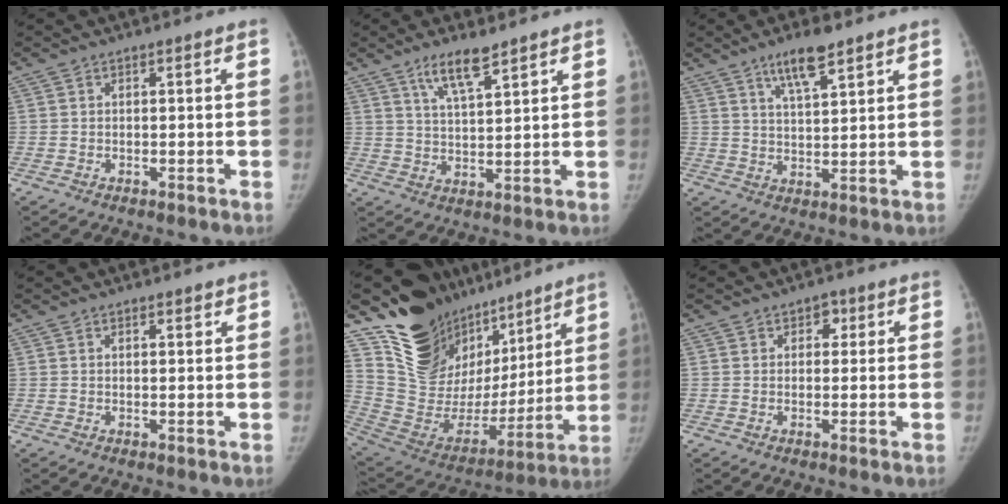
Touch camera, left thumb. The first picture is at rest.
{"total": 7.0, "force": [4.9, 1.6, 4.7], "torque": [-0.078, -0.030, 0.093]}
{"total": 7.6, "force": [5.1, 1.9, 5.3], "torque": [-0.085, -0.028, 0.092]}
{"total": 1.3, "force": [1.0, 0.5, 0.6], "torque": [-0.005, -0.006, 0.014]}
{"total": 26.8, "force": [18.9, 15.3, 11.2], "torque": [-0.143, -0.076, 0.327]}
{"total": 2.5, "force": [1.0, 2.0, 1.2], "torque": [0.006, 0.000, 0.007]}